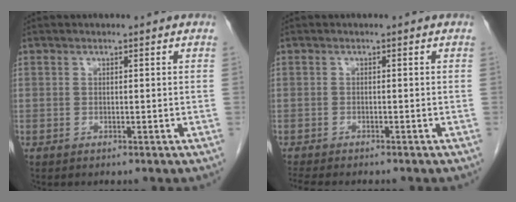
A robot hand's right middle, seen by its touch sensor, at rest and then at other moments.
{"total": 6.4, "force": [-5.5, 1.3, 2.8], "torque": [-0.041, -0.010, -0.082]}